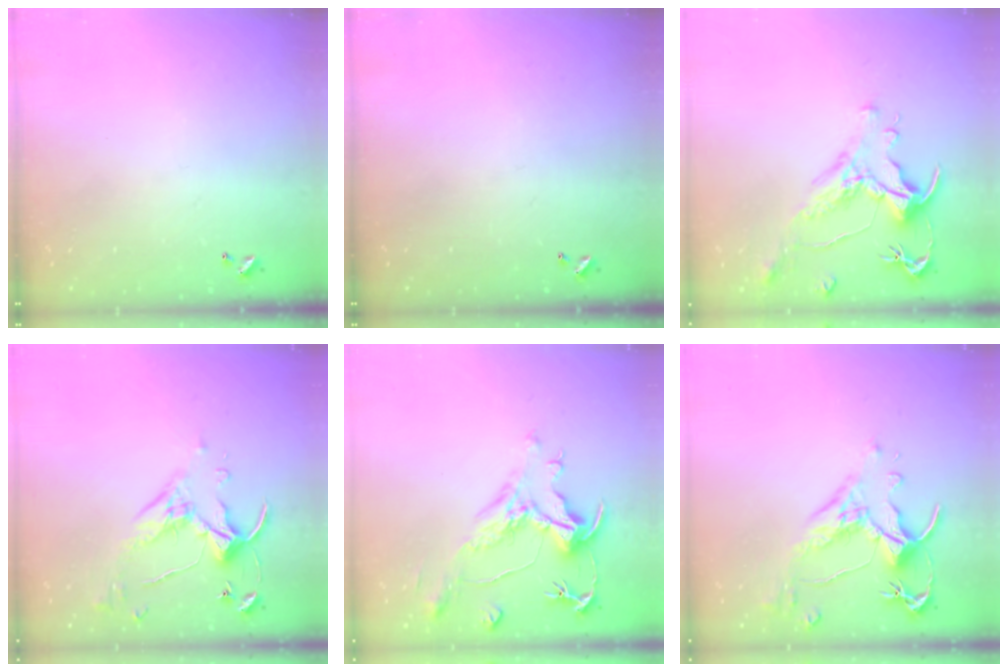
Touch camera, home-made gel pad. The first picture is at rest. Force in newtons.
{"total": 0.0}
{"total": 1.6, "press": 1.0, "slide": 1.3}
{"total": 4.8, "press": 4.7, "slide": 1.0}
{"total": 1.6, "press": 0.1, "slide": 1.6}
{"total": 2.5, "press": 2.1, "slide": 1.2}